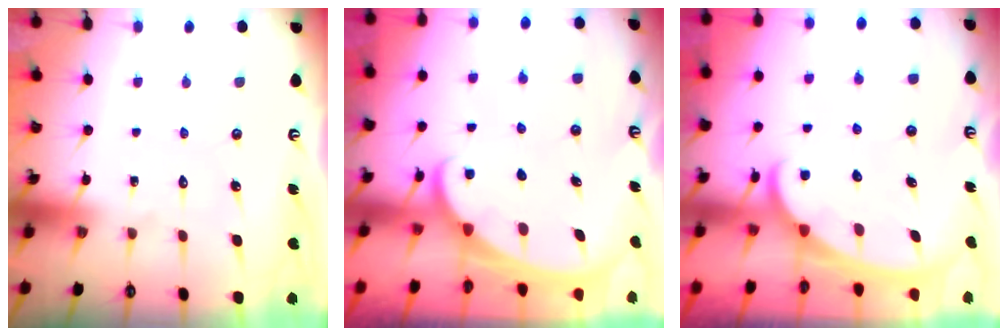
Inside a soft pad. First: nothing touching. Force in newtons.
{"total": 1.8, "press": 1.8, "slide": 0.2}
{"total": 2.5, "press": 2.5, "slide": 0.3}